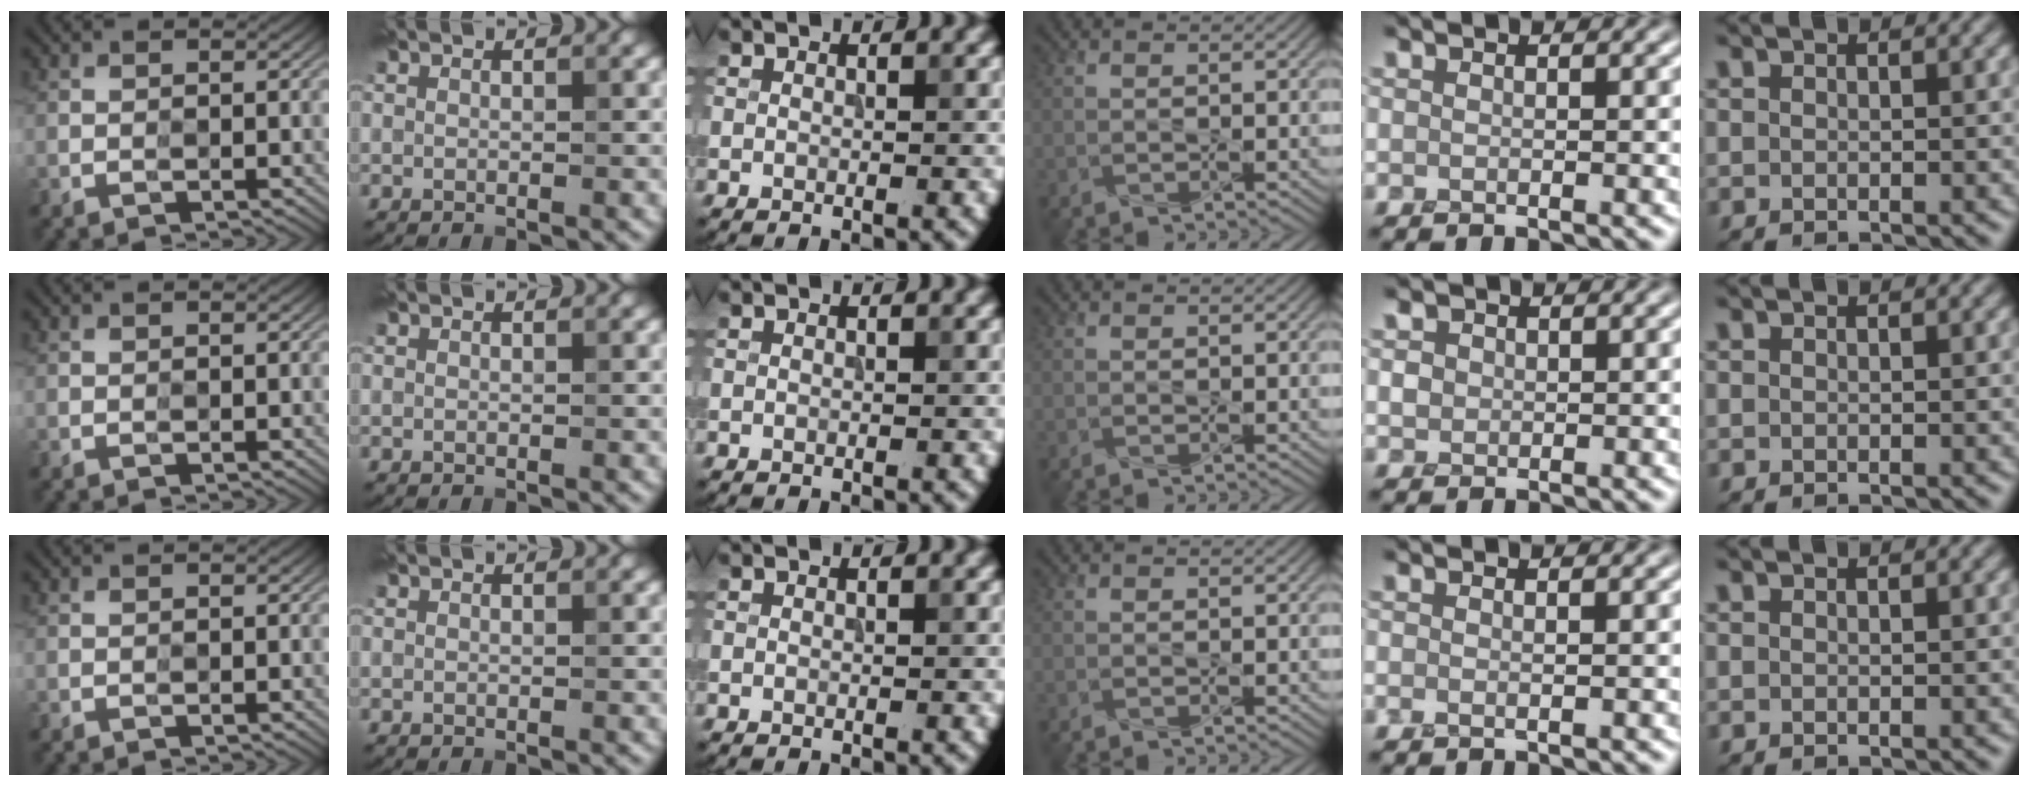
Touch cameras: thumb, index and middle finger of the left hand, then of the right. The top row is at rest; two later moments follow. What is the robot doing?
{"motion": "press", "object": "toy piano key"}